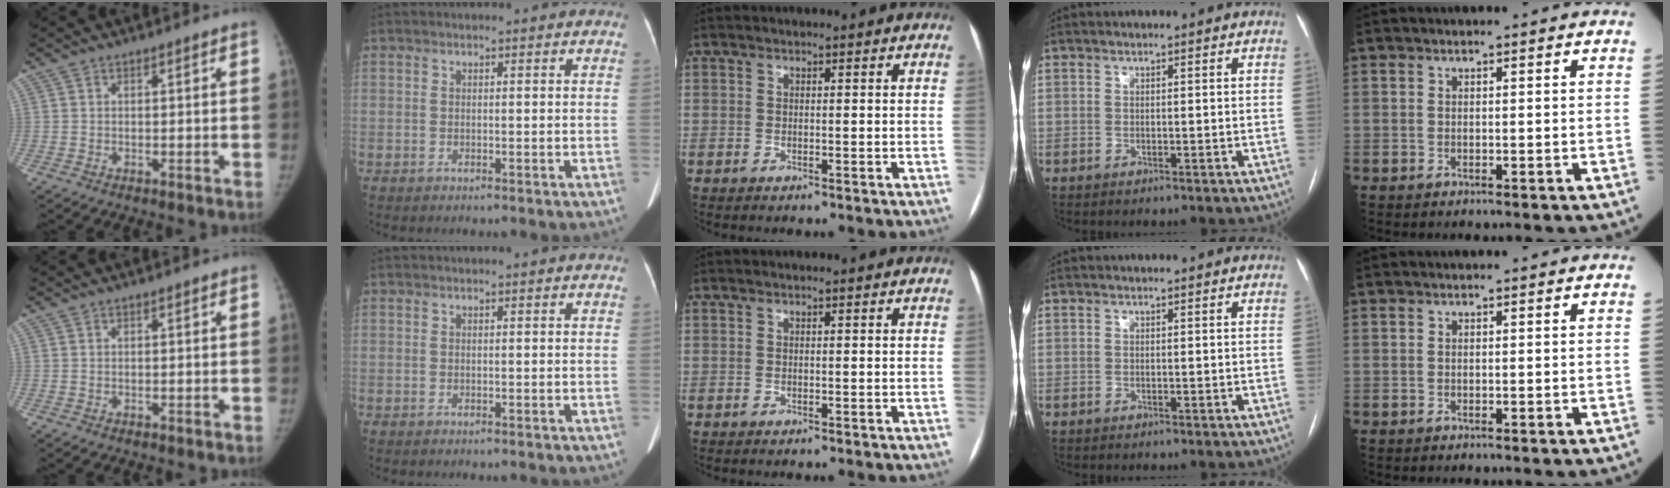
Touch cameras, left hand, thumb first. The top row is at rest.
{}